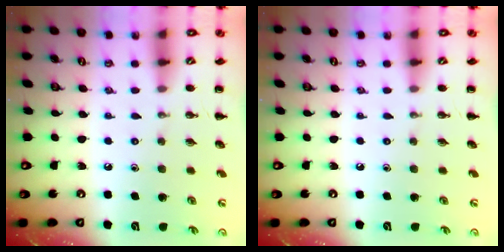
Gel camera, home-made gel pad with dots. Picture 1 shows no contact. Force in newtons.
{"total": 0.0}